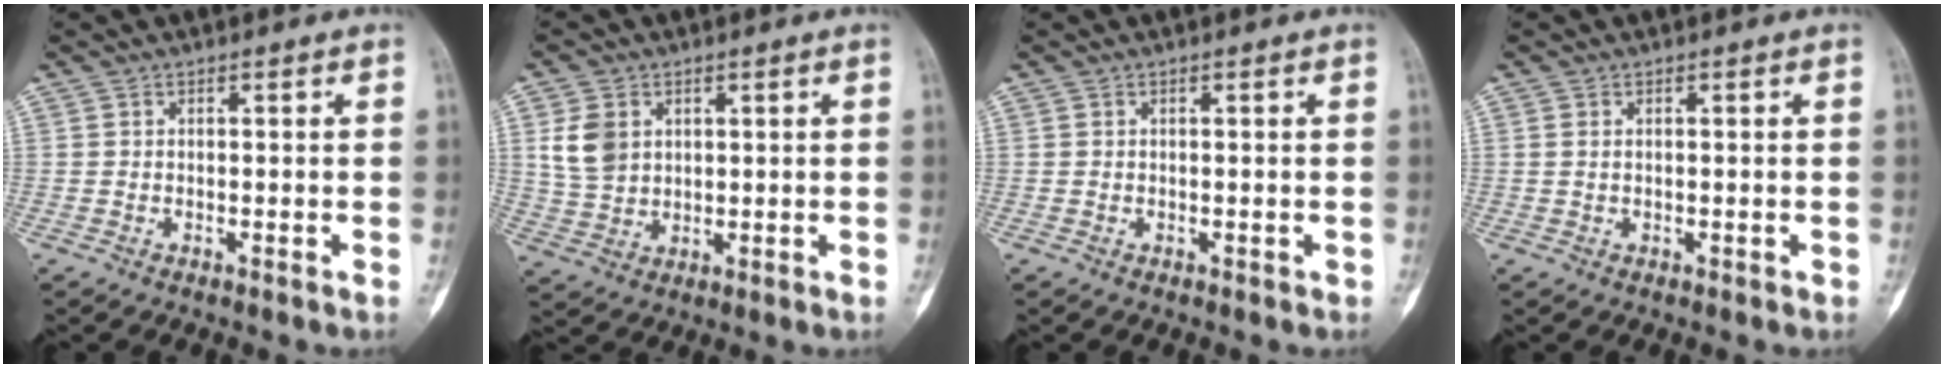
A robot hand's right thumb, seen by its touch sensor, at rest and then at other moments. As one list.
[{"total": 7.0, "force": [2.0, 5.4, 4.0], "torque": [-0.060, -0.005, 0.045]}, {"total": 0.0}, {"total": 0.9, "force": [0.1, 0.7, 0.5], "torque": [-0.009, 0.000, 0.001]}]